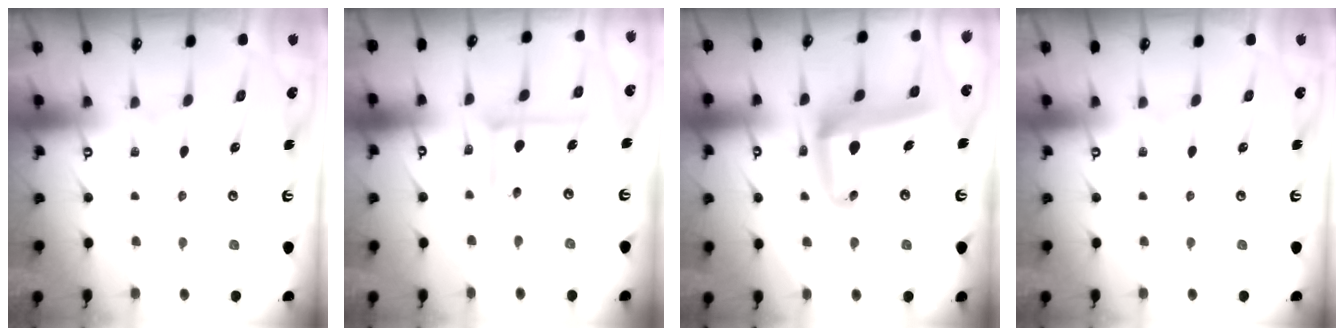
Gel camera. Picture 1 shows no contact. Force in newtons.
{"total": 8.6, "press": 8.6, "slide": 0.6}
{"total": 15.4, "press": 15.3, "slide": 1.9}
{"total": 0.0}